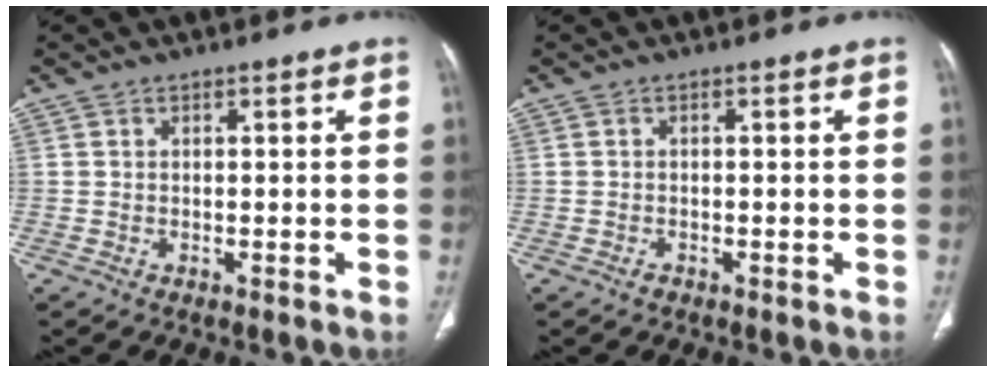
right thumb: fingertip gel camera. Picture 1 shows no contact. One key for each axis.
{"total": 0.7, "fx": -0.5, "fy": 0.4, "fz": 0.3, "tx": -0.005, "ty": 0.001, "tz": -0.010}